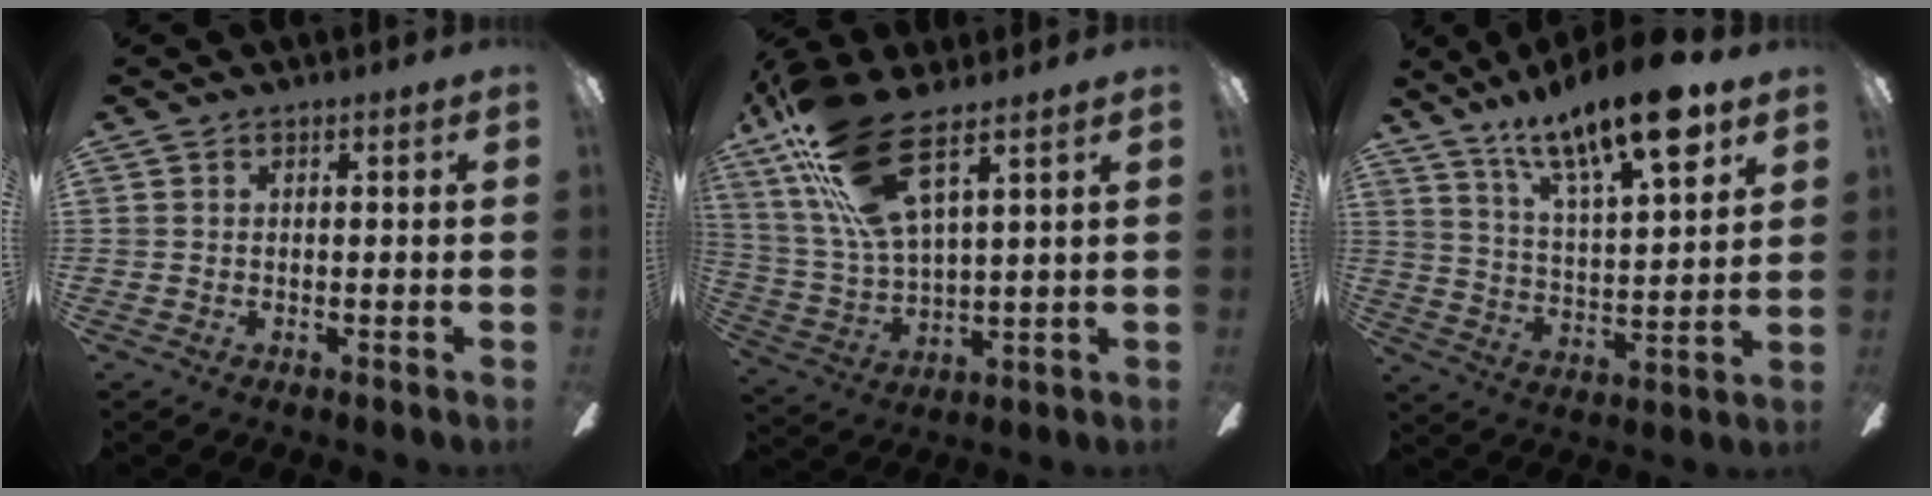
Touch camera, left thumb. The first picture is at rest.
{"total": 18.3, "force": [11.2, 5.6, 13.3], "torque": [-0.292, -0.042, 0.195]}
{"total": 18.9, "force": [12.9, 5.6, 12.7], "torque": [-0.210, -0.068, 0.210]}